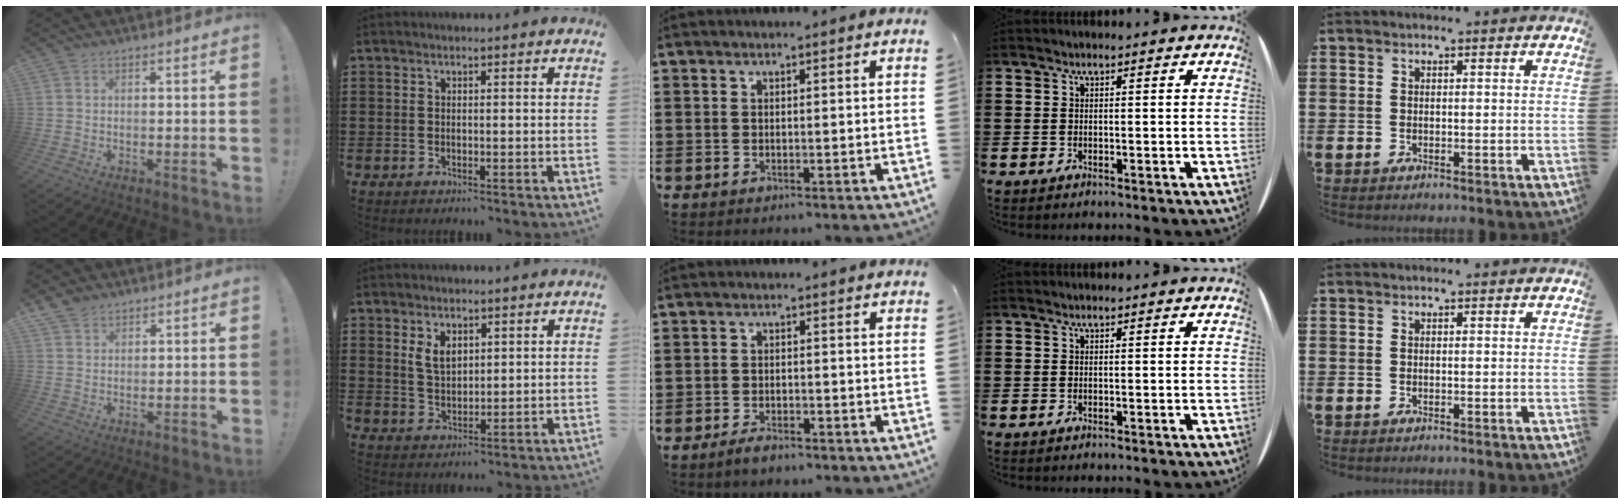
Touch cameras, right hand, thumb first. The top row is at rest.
{"thumb": {"total": 4.0, "force": [3.3, 2.1, 1.0], "torque": [-0.010, -0.019, 0.060]}, "index": {"total": 3.8, "force": [1.8, 2.3, 2.4], "torque": [-0.046, 0.003, 0.032]}, "middle": {"total": 2.1, "force": [-1.8, 0.5, 1.0], "torque": [-0.019, 0.002, -0.033]}}